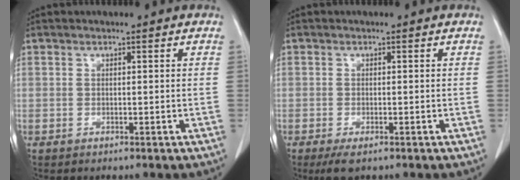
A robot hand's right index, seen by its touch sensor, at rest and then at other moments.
{"total": 2.8, "force": [-1.9, 0.8, 2.0], "torque": [-0.038, -0.008, -0.028]}